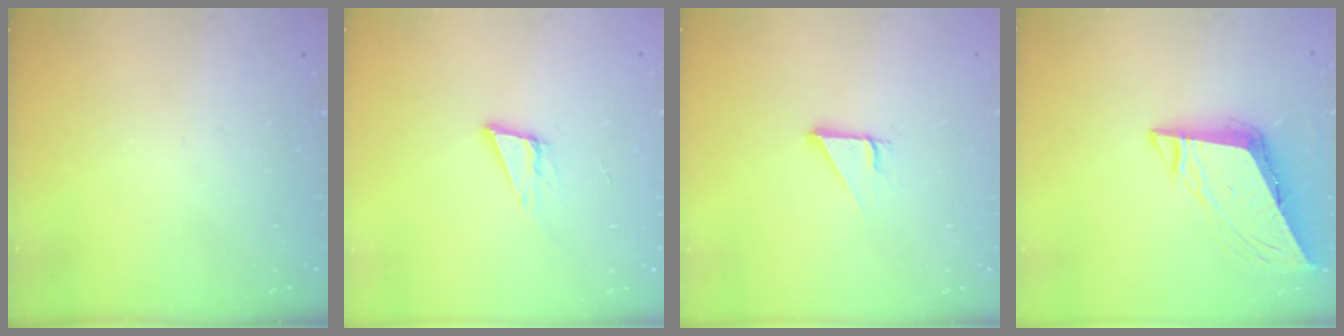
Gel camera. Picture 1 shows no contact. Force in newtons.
{"total": 6.2, "press": 5.4, "slide": 3.1}
{"total": 2.7, "press": 2.7, "slide": 0.3}
{"total": 9.1, "press": 9.0, "slide": 0.8}